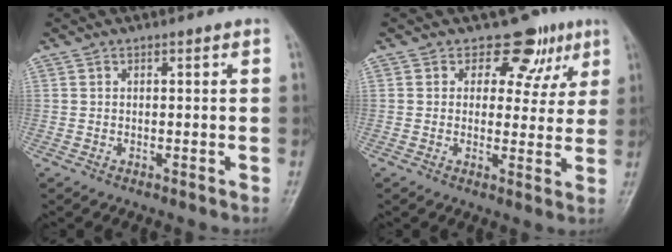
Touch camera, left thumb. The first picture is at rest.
{"total": 7.4, "force": [4.4, 5.3, 2.6], "torque": [0.011, -0.016, 0.050]}